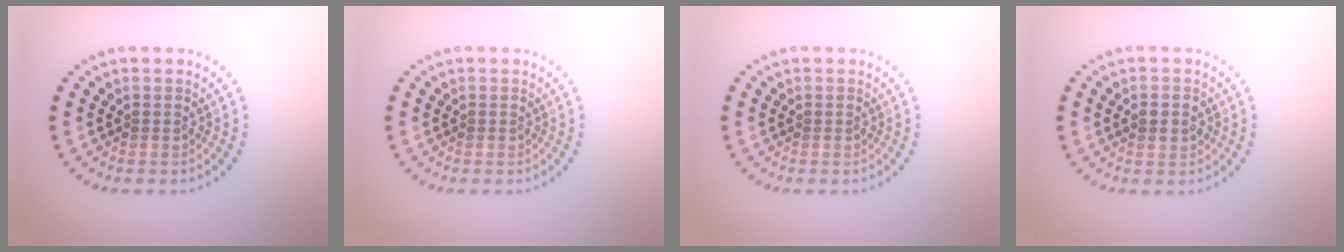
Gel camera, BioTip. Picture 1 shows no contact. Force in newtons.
{"total": 0.0}
{"total": 0.0}
{"total": 2.1, "press": 2.1, "slide": 0.2}